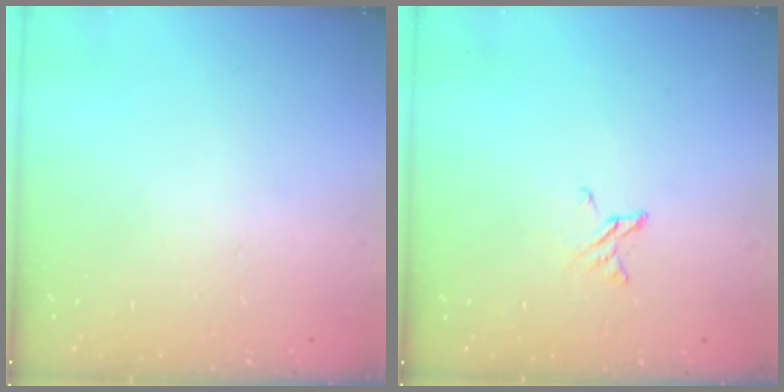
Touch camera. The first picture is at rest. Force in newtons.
{"total": 3.0, "press": 3.0, "slide": 0.3}